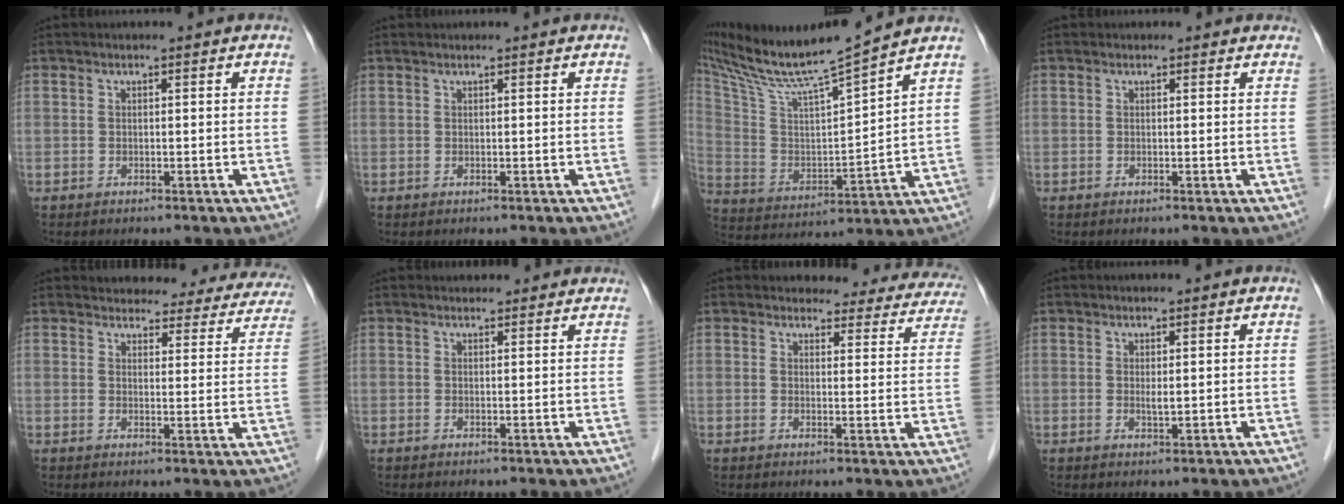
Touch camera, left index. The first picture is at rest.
{"total": 1.2, "force": [1.1, -0.1, 0.5], "torque": [-0.007, 0.016, 0.021]}
{"total": 16.2, "force": [14.3, -1.5, 7.5], "torque": [-0.149, -0.005, 0.258]}
{"total": 1.5, "force": [1.3, 0.6, 0.2], "torque": [-0.006, 0.011, 0.011]}
{"total": 20.4, "force": [18.8, 6.2, 5.0], "torque": [-0.047, -0.023, 0.200]}
{"total": 5.2, "force": [4.8, 1.5, 1.2], "torque": [-0.010, 0.025, 0.054]}
{"total": 15.9, "force": [14.7, 5.0, 3.4], "torque": [-0.004, -0.027, 0.141]}
{"total": 1.2, "force": [0.3, 0.1, 1.2], "torque": [-0.026, -0.003, 0.008]}